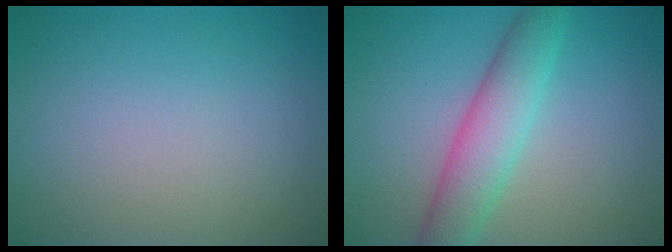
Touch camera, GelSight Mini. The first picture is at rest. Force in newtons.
{"total": 5.1, "press": 5.1, "slide": 0.2}